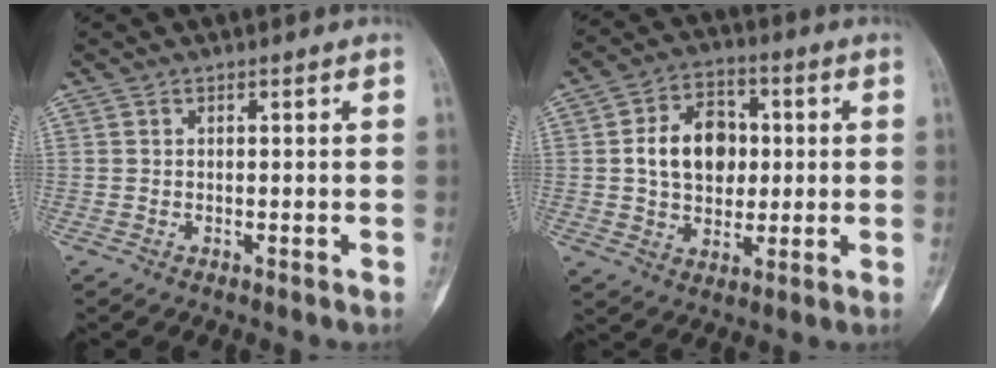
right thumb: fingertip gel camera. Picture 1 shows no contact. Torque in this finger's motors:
{"motor_torque": [1.47, 1.53, 0.45, -0.32, 0.09]}